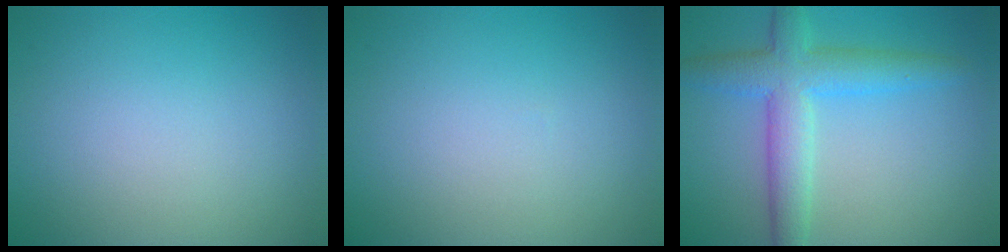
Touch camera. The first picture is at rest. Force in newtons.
{"total": 0.0}
{"total": 5.3, "press": 5.3, "slide": 0.2}